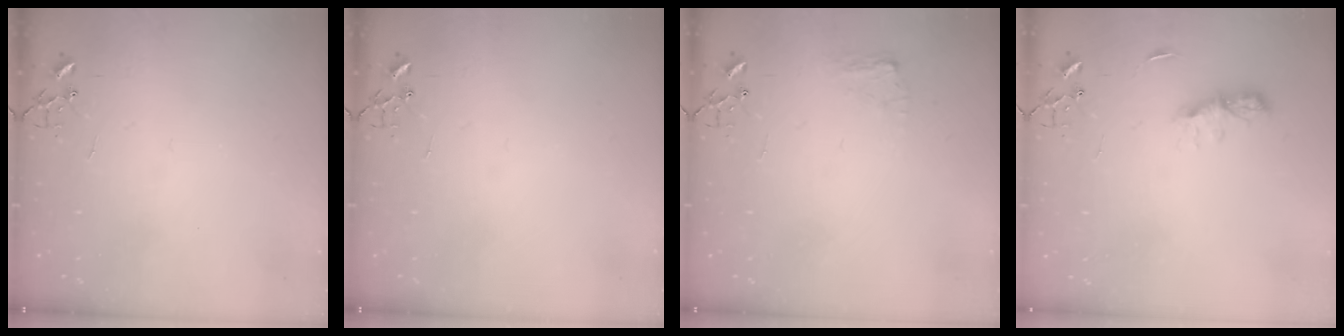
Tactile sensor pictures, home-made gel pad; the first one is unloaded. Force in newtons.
{"total": 0.0}
{"total": 6.6, "press": 6.6, "slide": 0.2}
{"total": 6.4, "press": 6.3, "slide": 0.7}